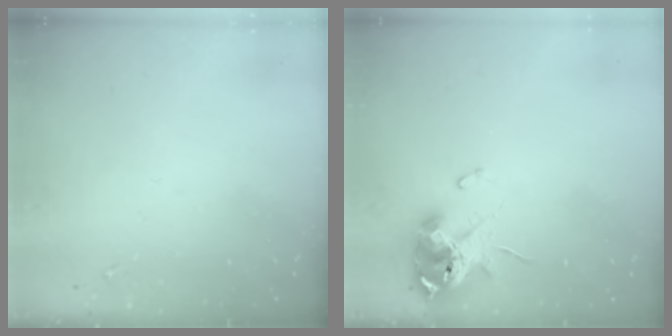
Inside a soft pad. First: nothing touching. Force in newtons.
{"total": 11.2, "press": 11.2, "slide": 1.3}